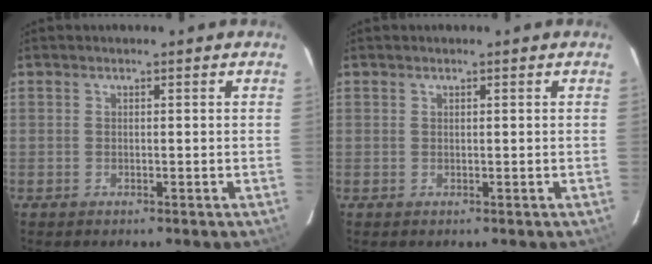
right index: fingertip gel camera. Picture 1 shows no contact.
{"total": 0.0}